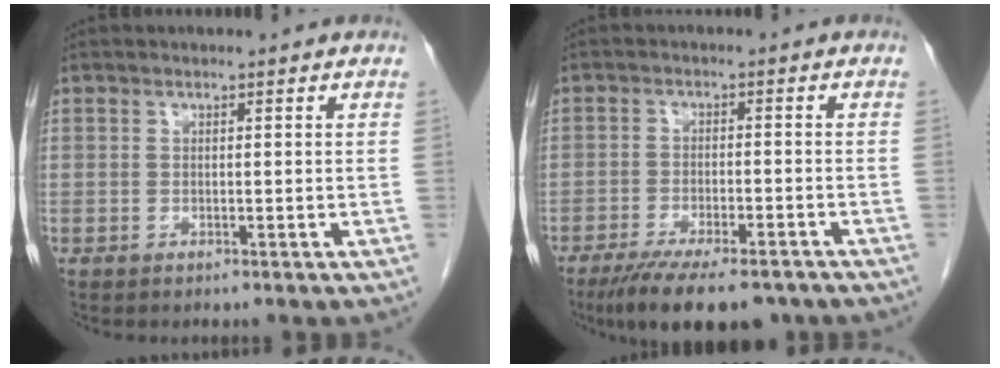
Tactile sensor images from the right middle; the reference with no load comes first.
{"total": 12.9, "force": [-9.9, 3.3, 7.4], "torque": [-0.114, -0.017, -0.151]}